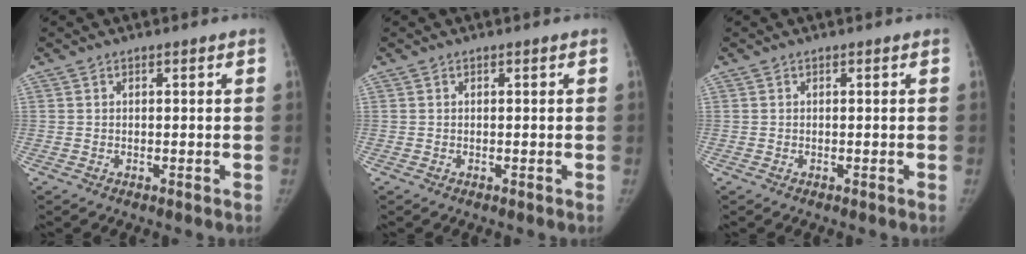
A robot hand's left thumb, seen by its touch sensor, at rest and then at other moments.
{"total": 0.0}
{"total": 0.0}